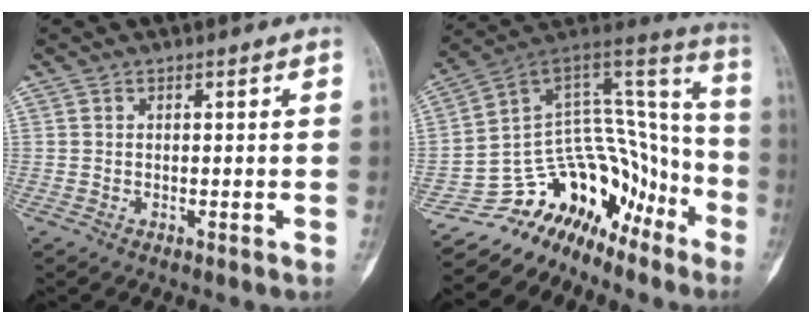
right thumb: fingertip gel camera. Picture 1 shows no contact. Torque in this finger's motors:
{"motor_torque": [0.80, 0.12, 1.18, -1.16, 0.04]}